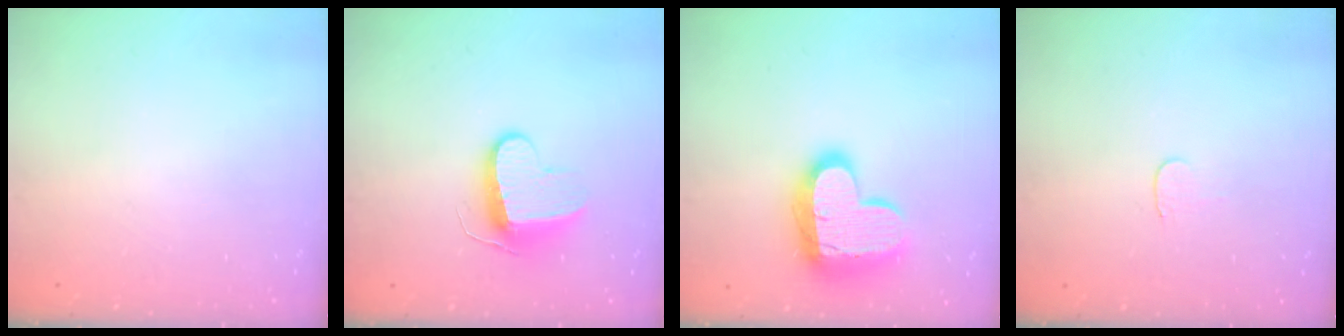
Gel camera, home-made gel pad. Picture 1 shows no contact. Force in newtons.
{"total": 9.4, "press": 9.4, "slide": 0.5}
{"total": 18.5, "press": 18.5, "slide": 1.4}
{"total": 3.3, "press": 3.3, "slide": 0.4}